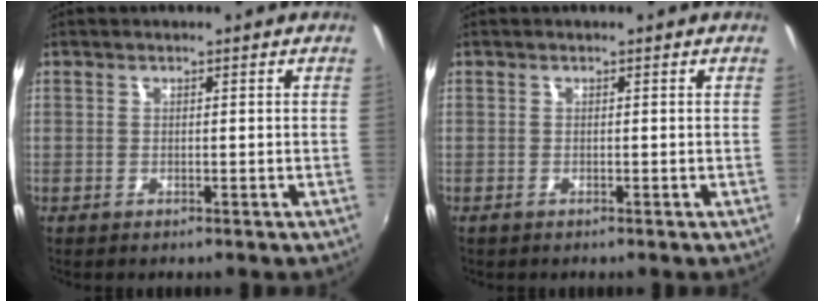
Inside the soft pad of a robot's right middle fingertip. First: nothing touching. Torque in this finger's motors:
{"motor_torque": [0.08, -0.07, 0.01, 0.01]}